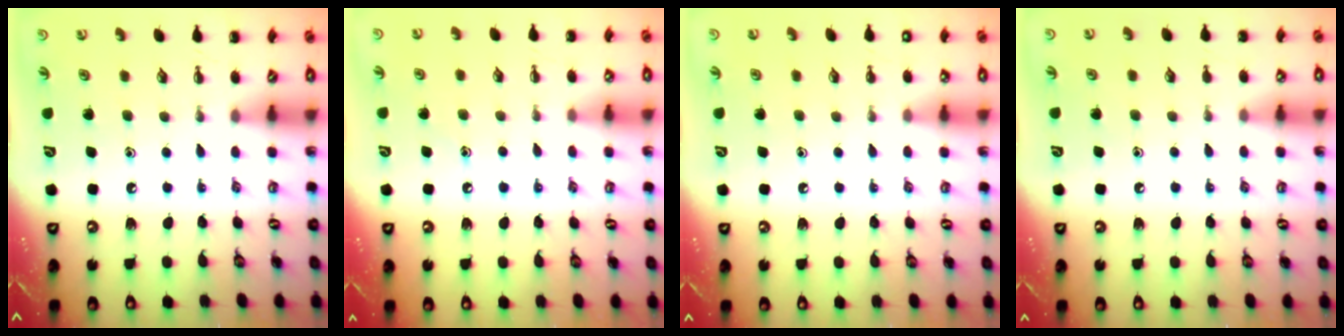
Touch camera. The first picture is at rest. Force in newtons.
{"total": 7.9, "press": 7.5, "slide": 2.3}
{"total": 2.3, "press": 2.2, "slide": 0.7}
{"total": 4.4, "press": 4.2, "slide": 1.5}